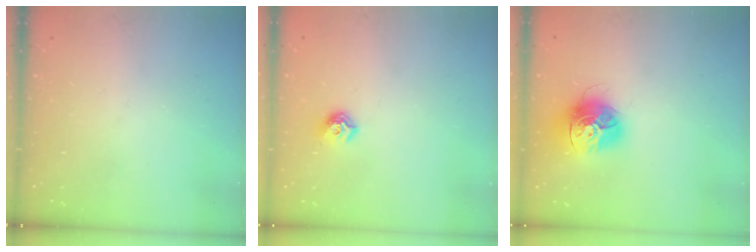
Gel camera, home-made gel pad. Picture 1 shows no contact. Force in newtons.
{"total": 7.9, "press": 7.8, "slide": 0.7}
{"total": 14.9, "press": 14.9, "slide": 1.2}